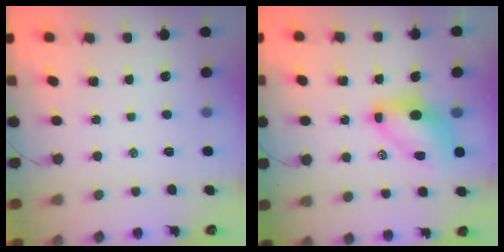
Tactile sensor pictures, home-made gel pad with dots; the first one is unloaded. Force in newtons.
{"total": 8.4, "press": 8.2, "slide": 1.8}